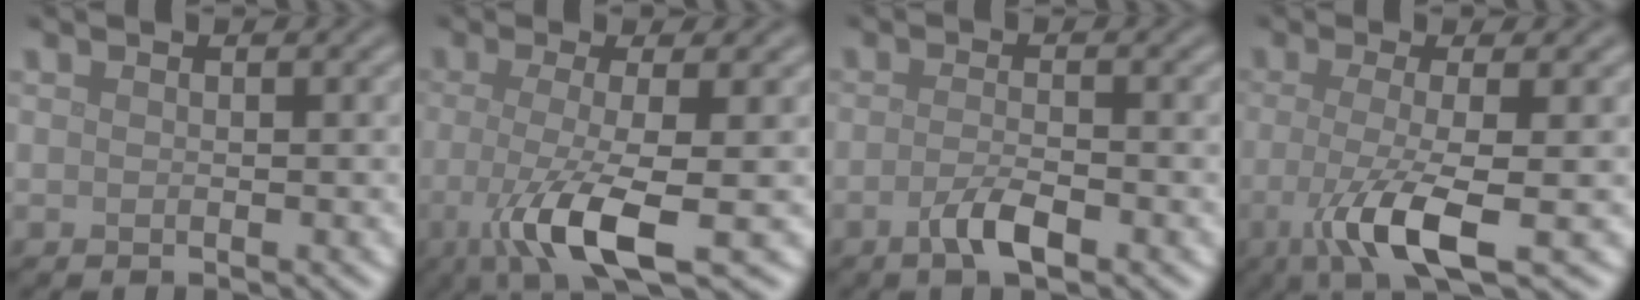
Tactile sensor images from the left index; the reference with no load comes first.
{"total": 6.9, "force": [-2.1, 1.6, 6.4], "torque": [-0.116, -0.012, -0.047]}
{"total": 2.6, "force": [-1.4, 0.7, 2.1], "torque": [-0.044, 0.001, -0.030]}
{"total": 6.2, "force": [-1.8, 1.4, 5.7], "torque": [-0.108, -0.012, -0.041]}